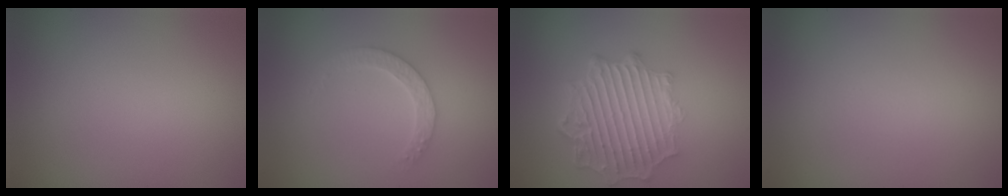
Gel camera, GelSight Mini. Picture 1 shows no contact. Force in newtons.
{"total": 2.2, "press": 2.2, "slide": 0.6}
{"total": 6.9, "press": 5.0, "slide": 4.7}
{"total": 0.0}